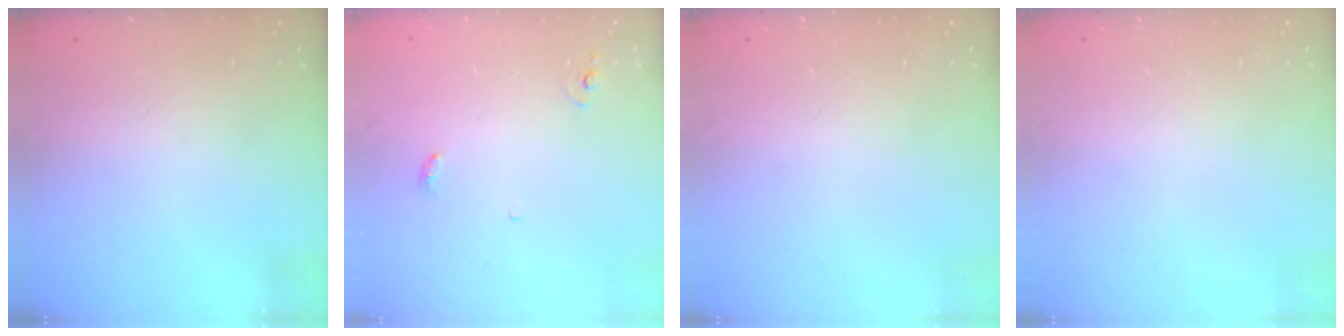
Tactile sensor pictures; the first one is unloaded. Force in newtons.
{"total": 3.4, "press": 3.4, "slide": 0.2}
{"total": 0.0}
{"total": 0.0}